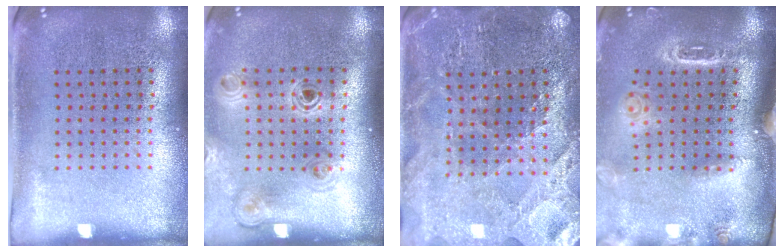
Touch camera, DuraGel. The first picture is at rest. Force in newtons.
{"total": 1.1, "press": 1.1, "slide": 0.2}
{"total": 2.7, "press": 2.7, "slide": 0.3}
{"total": 1.8, "press": 1.7, "slide": 0.6}